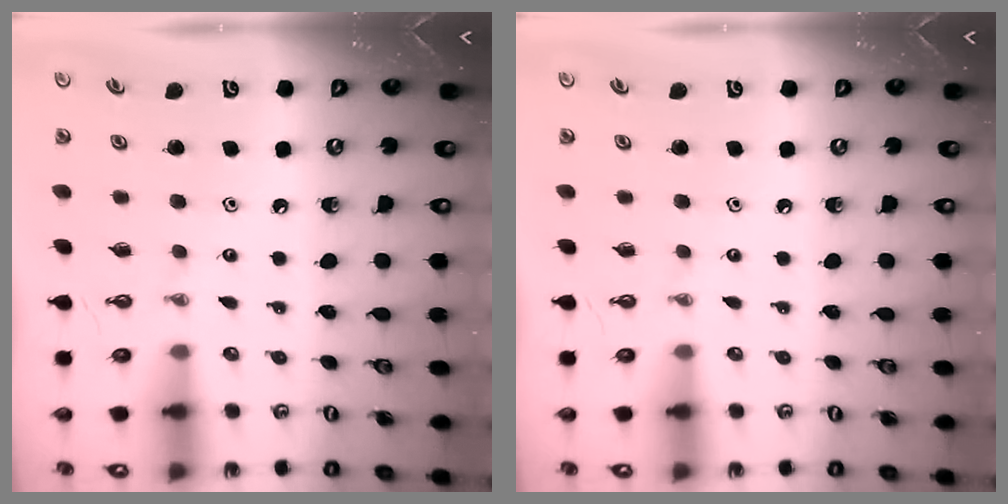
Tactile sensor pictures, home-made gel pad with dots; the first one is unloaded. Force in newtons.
{"total": 0.0}